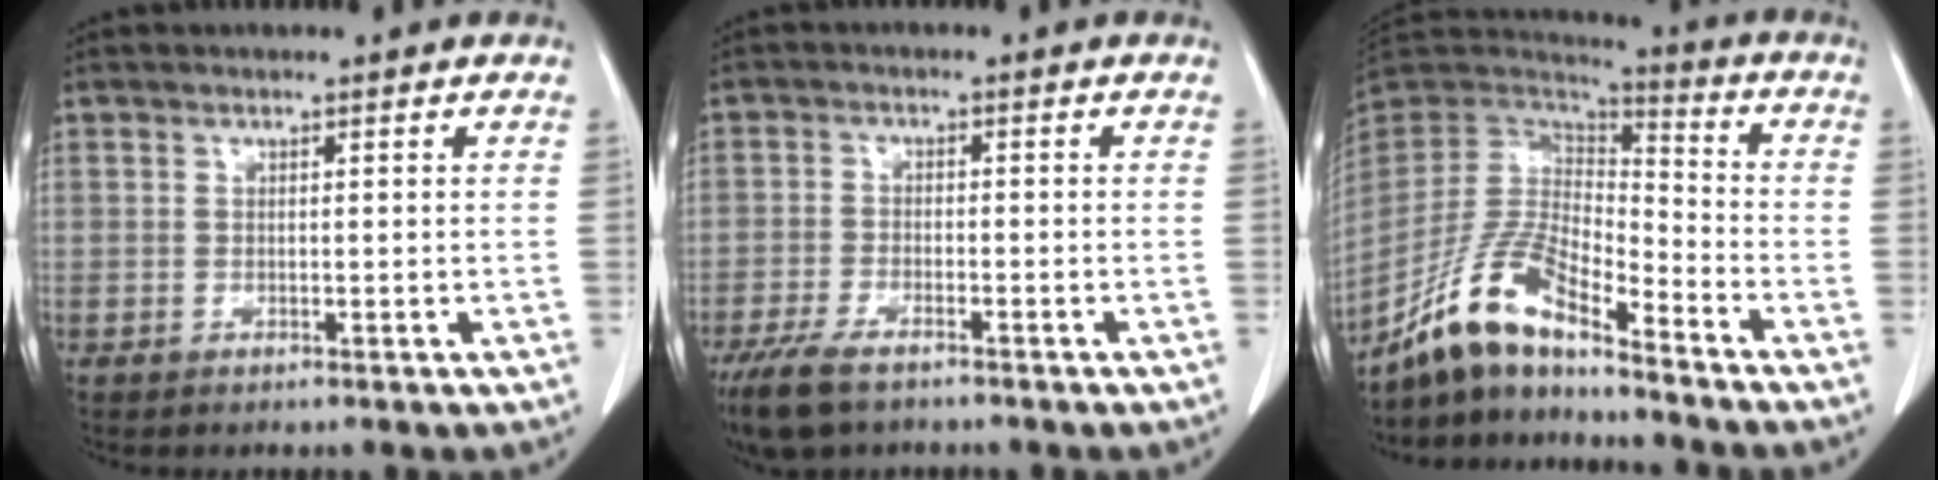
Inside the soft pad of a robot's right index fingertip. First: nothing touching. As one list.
[{"total": 7.0, "force": [-5.2, 2.3, 4.1], "torque": [-0.082, -0.013, -0.091]}, {"total": 13.4, "force": [-10.8, 2.6, 7.5], "torque": [-0.159, 0.009, -0.205]}]